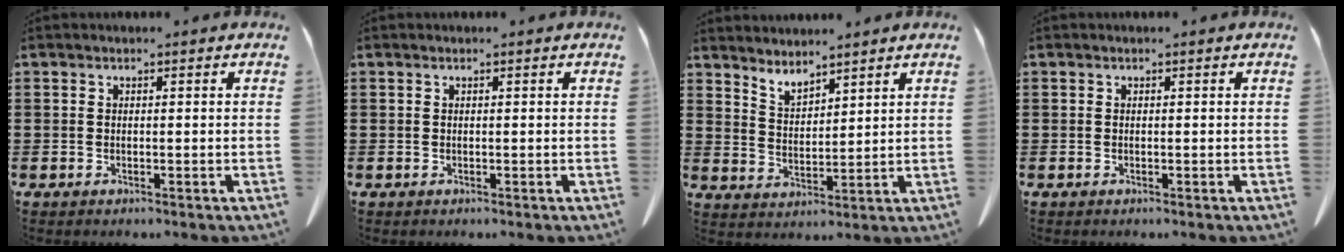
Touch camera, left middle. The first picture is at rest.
{"total": 0.0}
{"total": 3.8, "force": [3.7, 0.5, 0.4], "torque": [-0.019, -0.017, 0.069]}
{"total": 0.0}